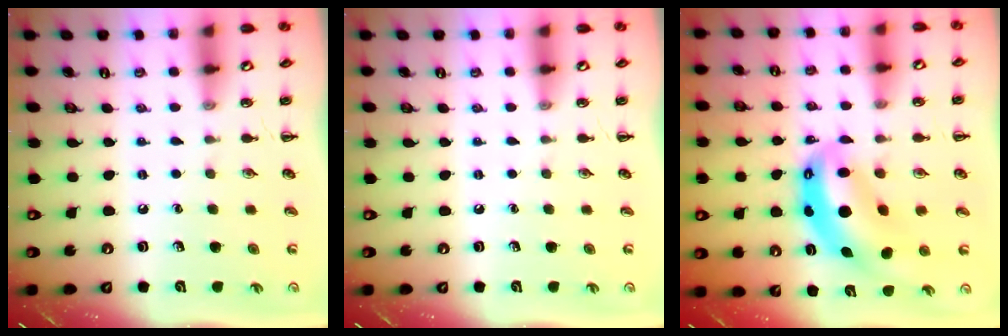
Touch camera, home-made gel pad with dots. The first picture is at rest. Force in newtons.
{"total": 0.0}
{"total": 10.6, "press": 10.3, "slide": 2.6}